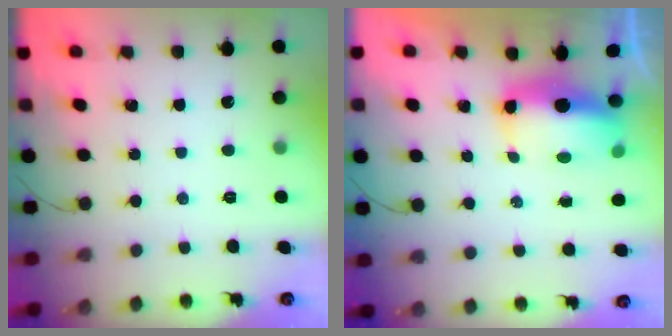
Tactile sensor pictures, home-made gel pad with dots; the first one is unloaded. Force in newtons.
{"total": 15.0, "press": 10.8, "slide": 10.3}